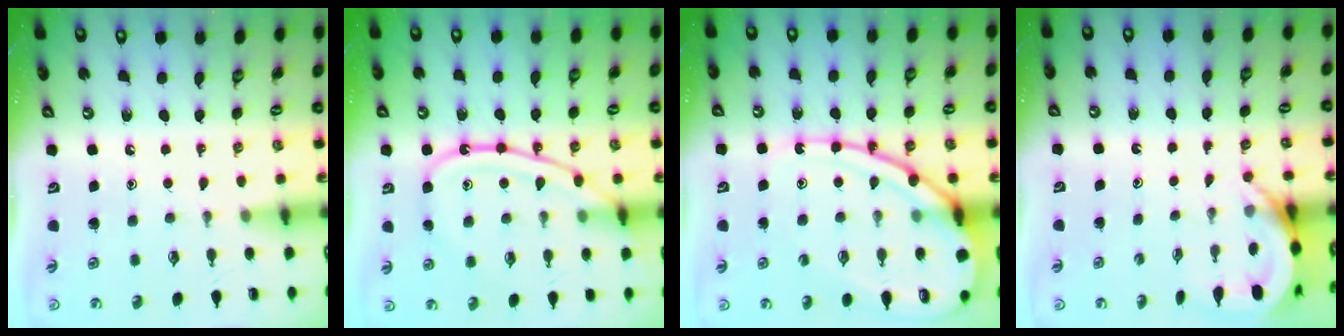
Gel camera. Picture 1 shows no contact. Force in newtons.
{"total": 13.9, "press": 13.9, "slide": 1.3}
{"total": 17.8, "press": 17.7, "slide": 1.6}
{"total": 5.1, "press": 5.1, "slide": 0.7}